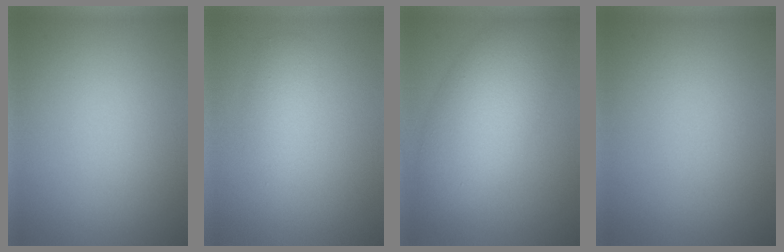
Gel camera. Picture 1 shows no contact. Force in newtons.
{"total": 2.2, "press": 2.2, "slide": 0.0}
{"total": 7.5, "press": 7.5, "slide": 0.3}
{"total": 0.0}